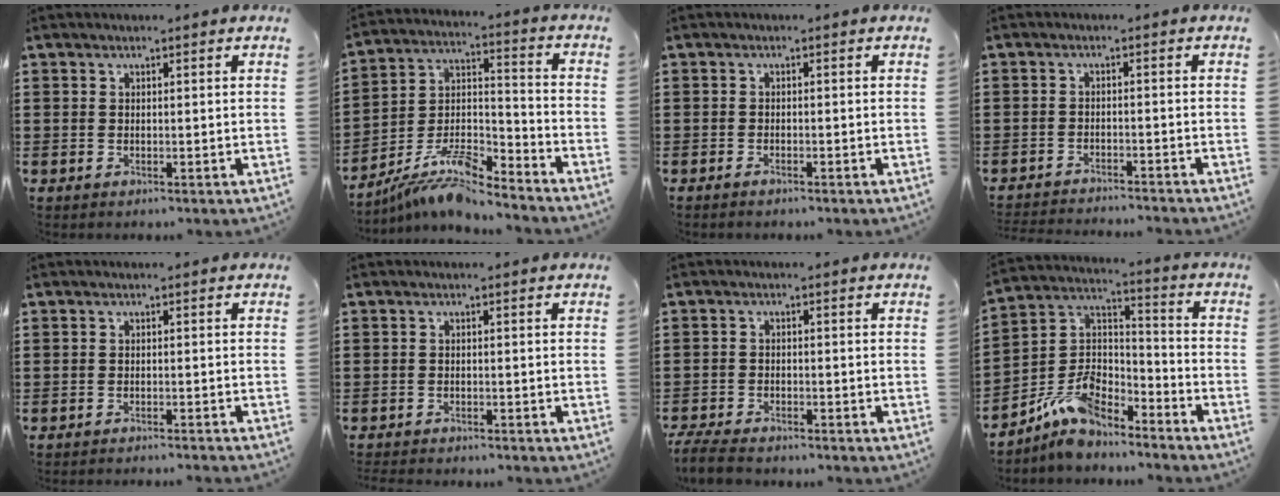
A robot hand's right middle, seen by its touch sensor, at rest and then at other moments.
{"total": 10.3, "force": [-8.9, 1.9, 4.7], "torque": [-0.094, 0.018, -0.172]}
{"total": 0.8, "force": [-0.7, 0.0, 0.4], "torque": [-0.011, -0.007, -0.012]}
{"total": 2.4, "force": [-2.4, -0.1, 0.0], "torque": [-0.005, -0.001, -0.050]}
{"total": 1.2, "force": [-1.2, -0.3, 0.1], "torque": [-0.004, 0.000, -0.023]}
{"total": 1.3, "force": [-1.3, 0.0, 0.0], "torque": [-0.006, -0.001, -0.027]}
{"total": 3.9, "force": [-3.8, 0.5, 1.0], "torque": [-0.030, -0.004, -0.078]}
{"total": 9.1, "force": [-7.8, 3.6, 2.9], "torque": [-0.070, 0.011, -0.155]}